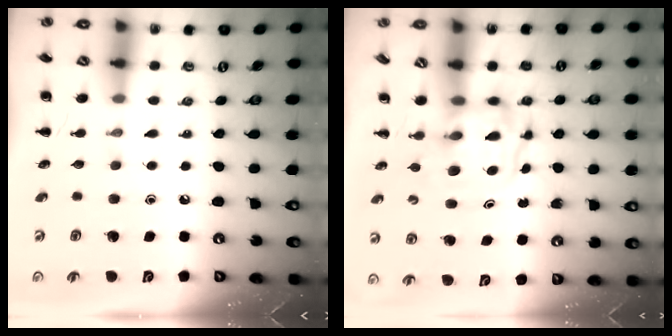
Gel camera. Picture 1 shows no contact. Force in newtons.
{"total": 3.5, "press": 3.5, "slide": 0.3}